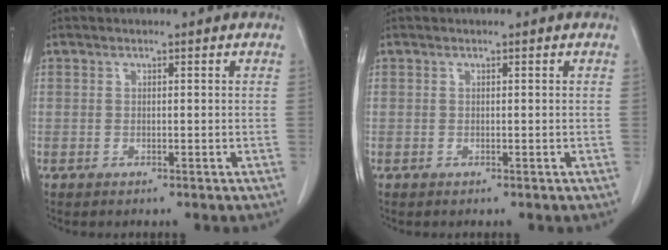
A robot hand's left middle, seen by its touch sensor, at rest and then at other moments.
{"total": 0.0}